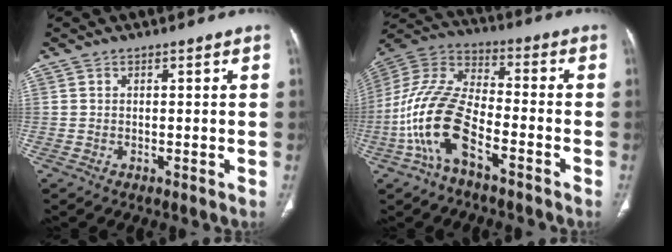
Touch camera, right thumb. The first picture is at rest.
{"total": 17.4, "force": [-7.1, 7.5, 14.0], "torque": [-0.293, 0.041, -0.137]}